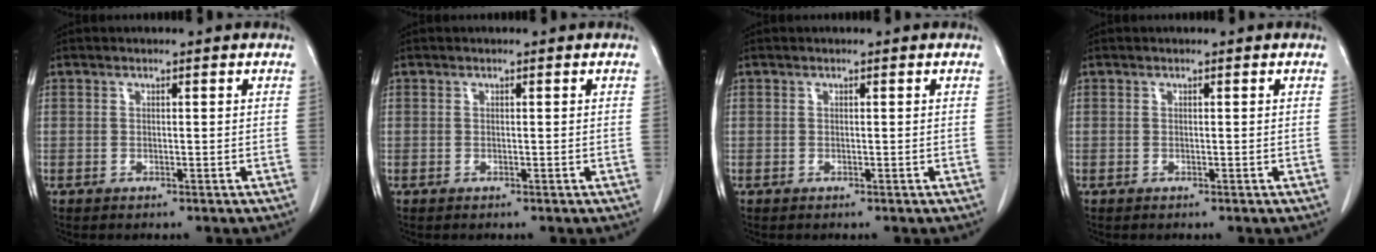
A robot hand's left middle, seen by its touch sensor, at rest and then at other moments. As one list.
[{"total": 0.0}, {"total": 0.0}, {"total": 0.0}]